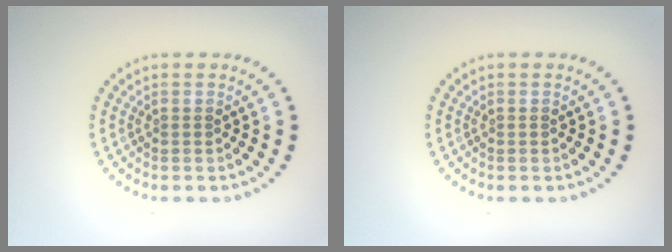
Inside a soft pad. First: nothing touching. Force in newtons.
{"total": 0.0}